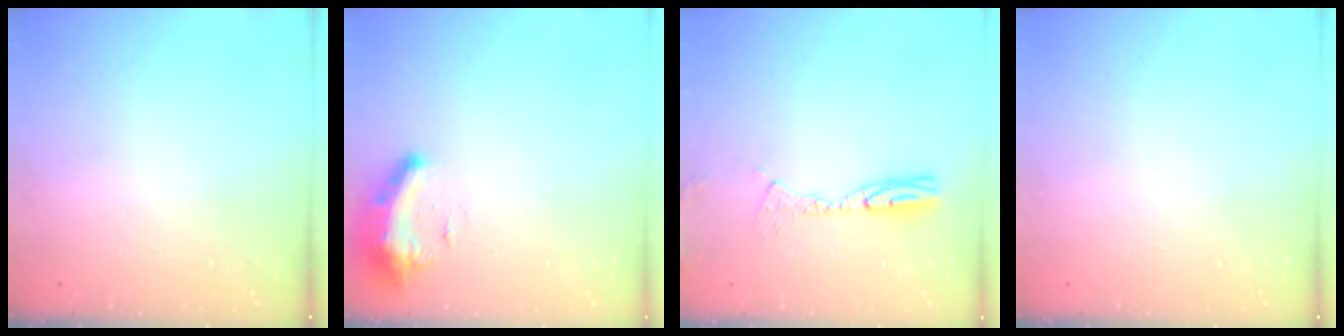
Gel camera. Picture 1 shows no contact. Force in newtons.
{"total": 9.8, "press": 9.8, "slide": 0.5}
{"total": 9.6, "press": 9.5, "slide": 1.9}
{"total": 1.0, "press": 0.0, "slide": 1.0}